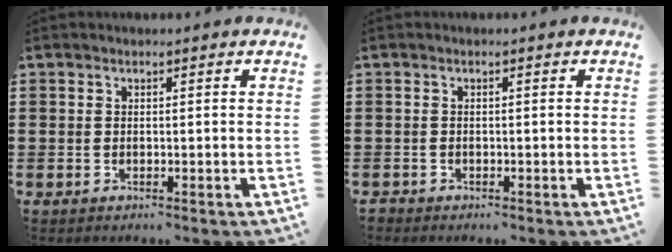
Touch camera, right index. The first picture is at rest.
{"total": 0.7, "force": [-0.6, 0.3, 0.1], "torque": [-0.003, 0.001, -0.014]}